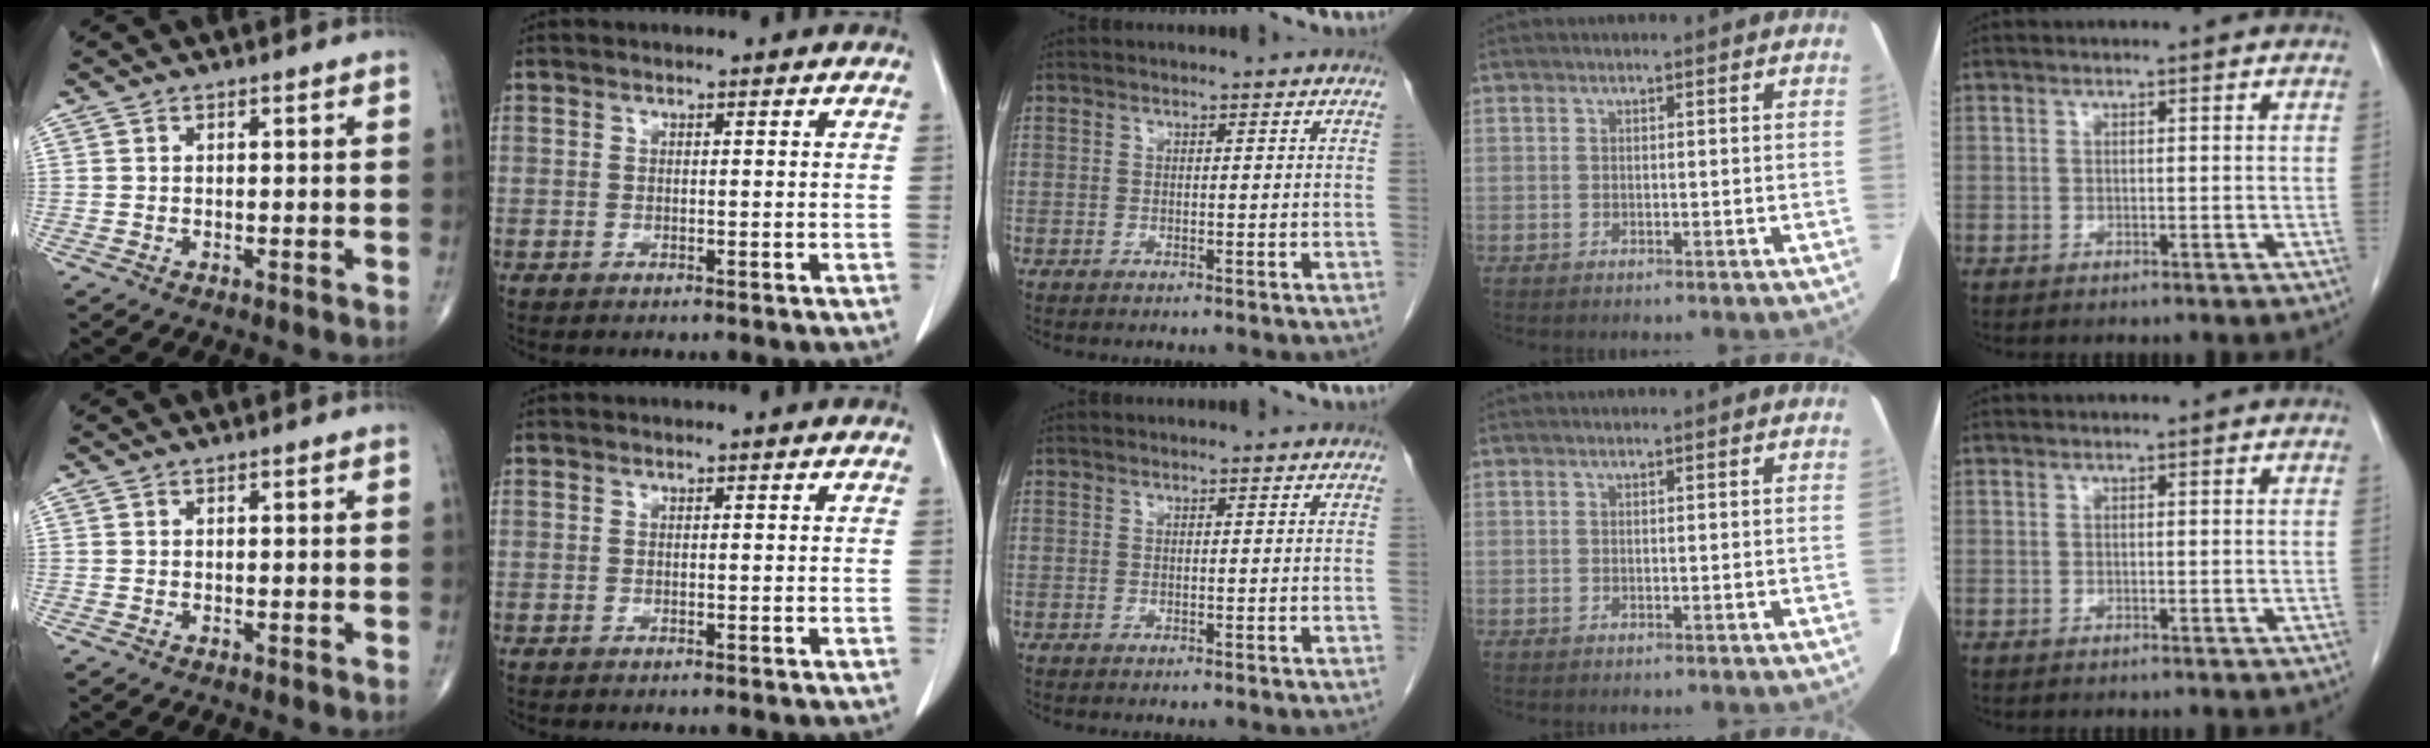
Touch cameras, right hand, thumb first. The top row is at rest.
{}